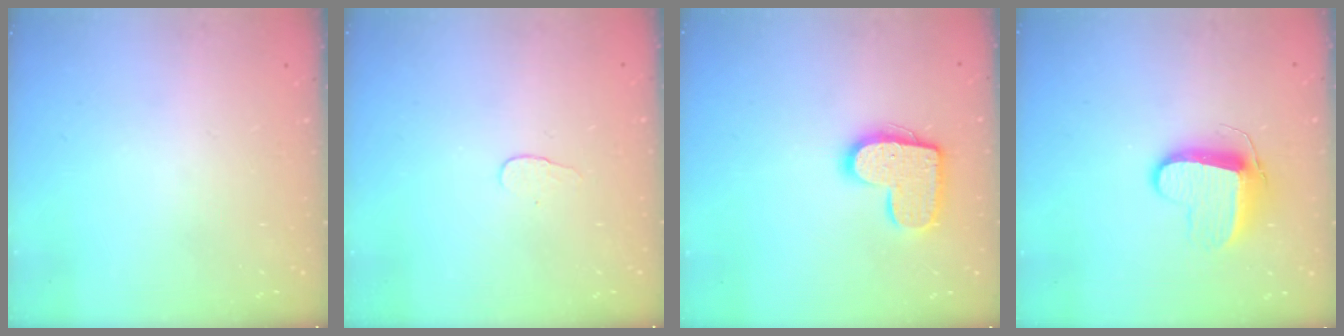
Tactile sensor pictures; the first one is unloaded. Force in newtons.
{"total": 3.1, "press": 3.1, "slide": 0.3}
{"total": 13.5, "press": 13.5, "slide": 0.7}
{"total": 9.4, "press": 9.4, "slide": 0.2}